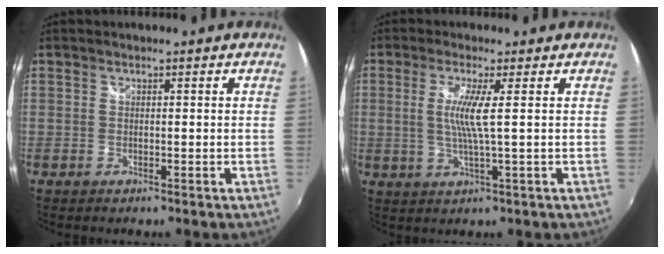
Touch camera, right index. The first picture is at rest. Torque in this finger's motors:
{"motor_torque": [0.08, 0.06, 0.17, 0.10]}